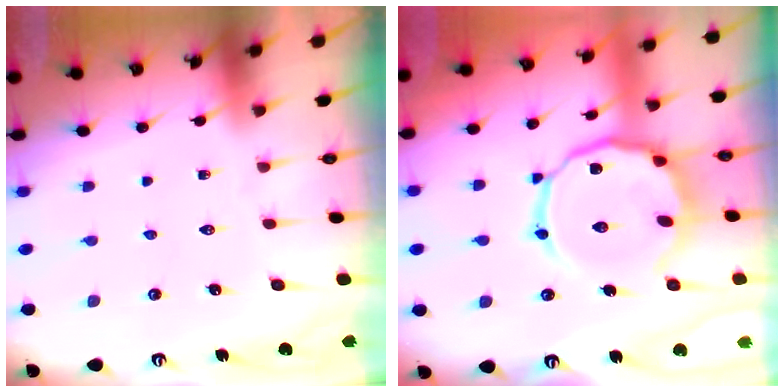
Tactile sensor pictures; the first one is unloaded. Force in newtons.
{"total": 13.1, "press": 13.0, "slide": 1.1}